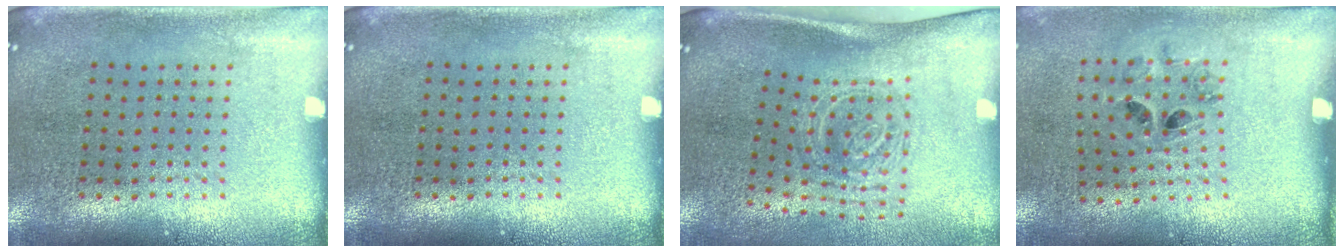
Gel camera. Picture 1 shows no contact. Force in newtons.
{"total": 0.0}
{"total": 1.9, "press": 1.3, "slide": 1.4}
{"total": 1.3, "press": 0.8, "slide": 1.1}